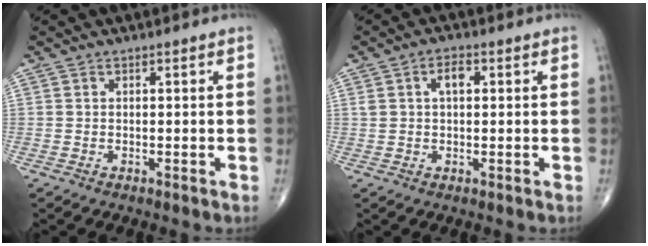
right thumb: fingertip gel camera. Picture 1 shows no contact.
{"total": 3.7, "force": [1.1, 1.9, 3.0], "torque": [-0.052, 0.008, 0.019]}